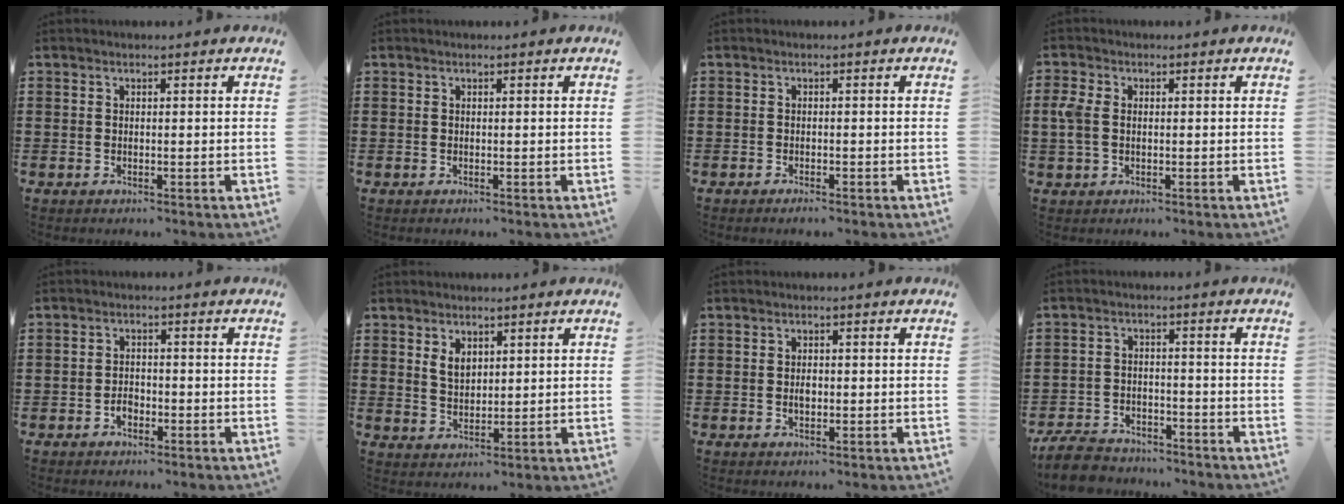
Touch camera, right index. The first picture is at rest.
{"total": 0.0}
{"total": 0.8, "force": [-0.7, 0.1, 0.3], "torque": [-0.008, -0.004, -0.013]}
{"total": 3.6, "force": [0.0, 2.4, 2.7], "torque": [-0.079, -0.002, -0.007]}
{"total": 2.0, "force": [-1.1, 1.3, 1.0], "torque": [-0.022, 0.000, -0.022]}
{"total": 3.0, "force": [1.6, 1.9, 1.6], "torque": [-0.030, 0.004, 0.028]}
{"total": 1.6, "force": [-0.2, 0.9, 1.3], "torque": [-0.026, 0.004, -0.004]}
{"total": 6.0, "force": [-5.7, 1.4, 1.4], "torque": [-0.038, 0.008, -0.114]}